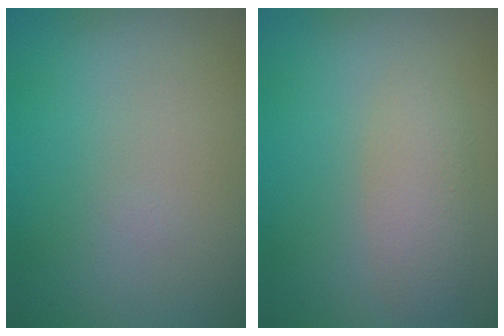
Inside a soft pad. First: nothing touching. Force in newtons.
{"total": 2.1, "press": 2.1, "slide": 0.1}